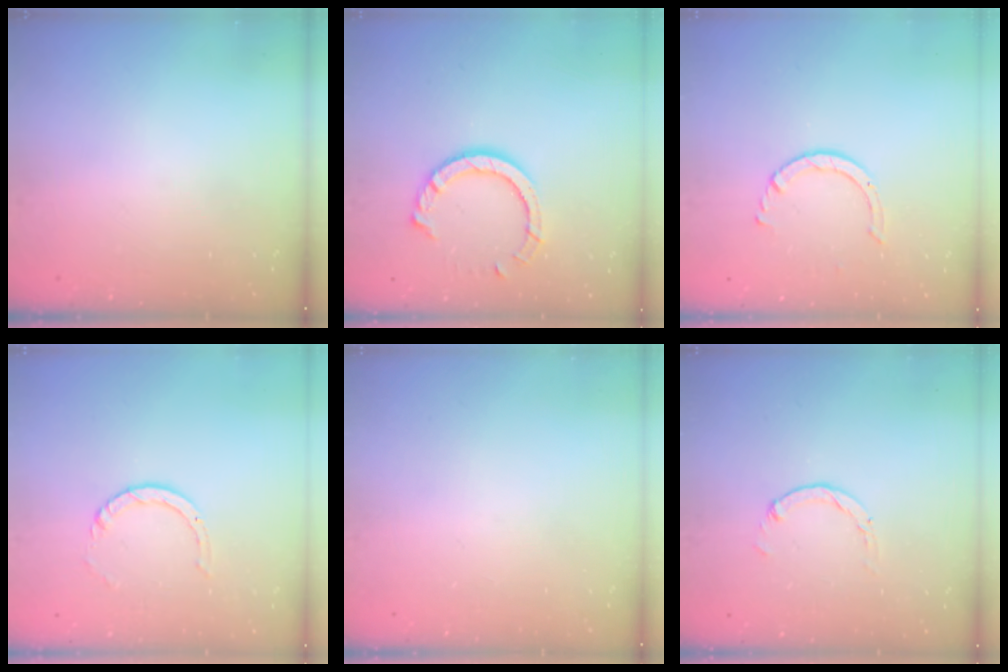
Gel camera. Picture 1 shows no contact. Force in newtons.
{"total": 8.8, "press": 8.7, "slide": 1.0}
{"total": 4.4, "press": 4.3, "slide": 0.4}
{"total": 3.8, "press": 3.7, "slide": 0.3}
{"total": 0.0}
{"total": 1.5, "press": 1.5, "slide": 0.2}